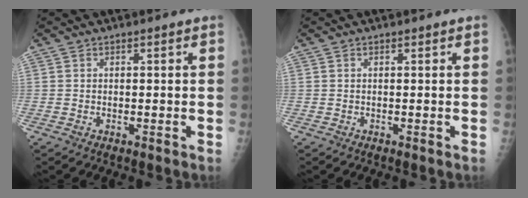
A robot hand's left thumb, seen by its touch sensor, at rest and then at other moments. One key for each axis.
{"total": 0.0}